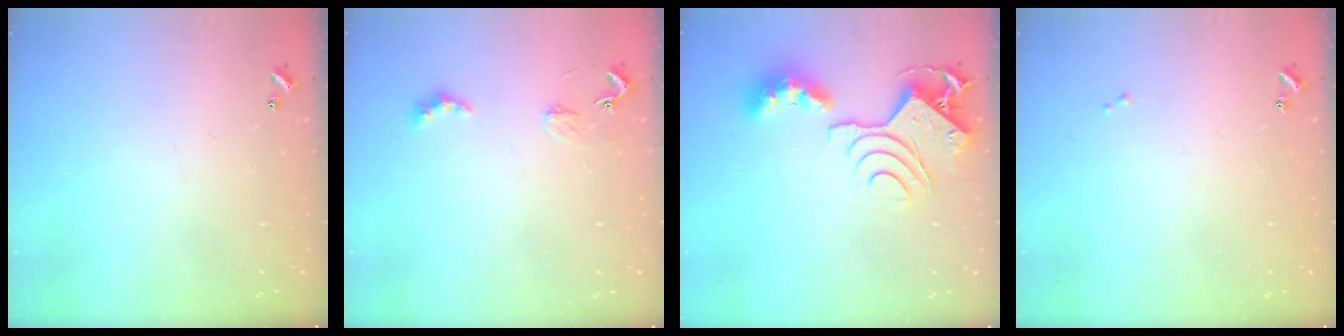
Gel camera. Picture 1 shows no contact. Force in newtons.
{"total": 2.8, "press": 2.7, "slide": 0.5}
{"total": 11.8, "press": 11.7, "slide": 1.6}
{"total": 0.0}